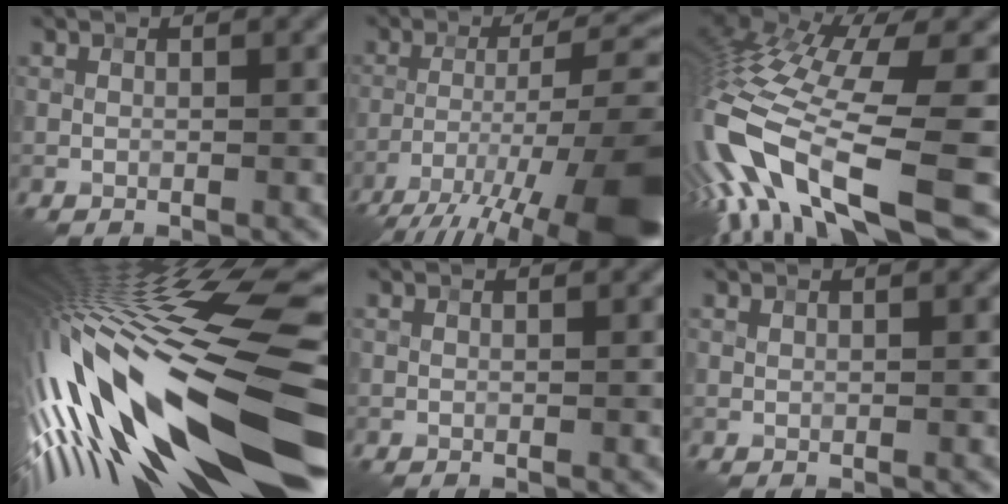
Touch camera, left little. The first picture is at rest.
{"total": 17.0, "force": [-9.9, 5.2, 12.8], "torque": [-0.209, -0.009, -0.149]}
{"total": 16.2, "force": [-6.8, 5.0, 13.9], "torque": [-0.296, -0.029, -0.112]}
{"total": 19.8, "force": [-3.1, 5.3, 18.8], "torque": [-0.343, -0.041, -0.045]}
{"total": 0.0}
{"total": 0.0}